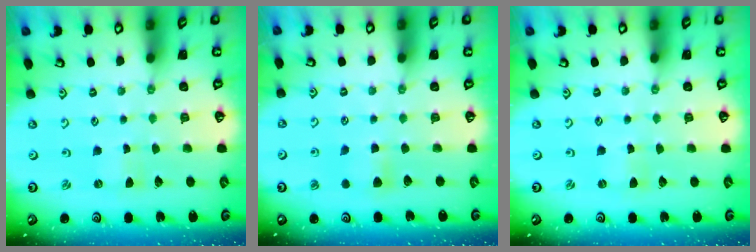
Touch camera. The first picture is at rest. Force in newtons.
{"total": 5.2, "press": 5.1, "slide": 0.7}
{"total": 0.0}